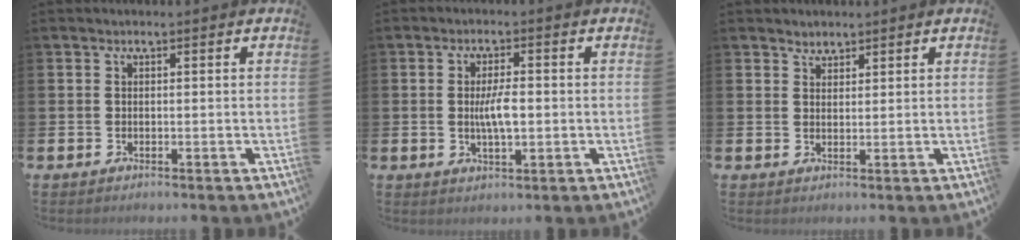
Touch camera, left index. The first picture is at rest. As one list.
[{"total": 4.1, "force": [0.0, 1.4, 3.8], "torque": [-0.065, 0.001, -0.003]}, {"total": 2.0, "force": [1.9, 0.7, -0.1], "torque": [0.012, -0.005, 0.034]}]